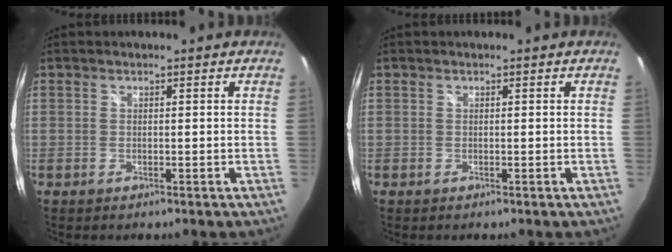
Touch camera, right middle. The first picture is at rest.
{"total": 0.0}